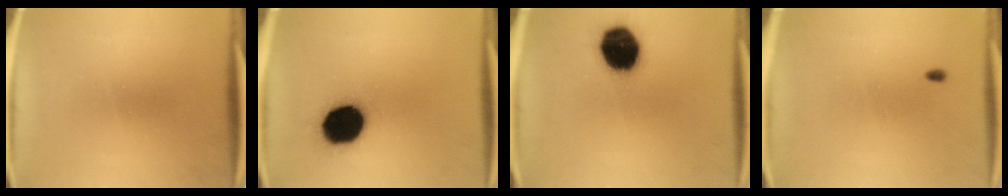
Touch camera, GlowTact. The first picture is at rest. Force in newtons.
{"total": 16.4}
{"total": 16.8}
{"total": 0.7}